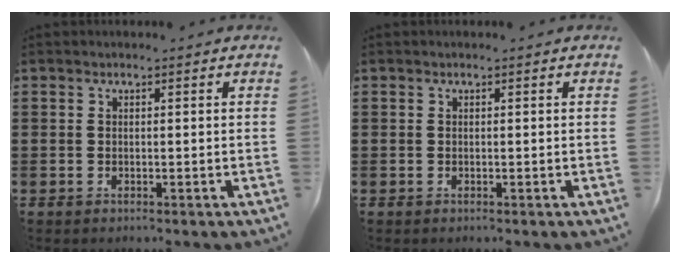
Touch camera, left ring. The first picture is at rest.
{"total": 0.0}